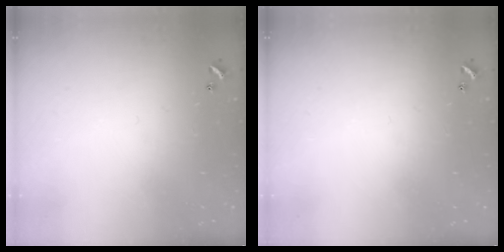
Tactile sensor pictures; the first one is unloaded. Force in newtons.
{"total": 0.0}